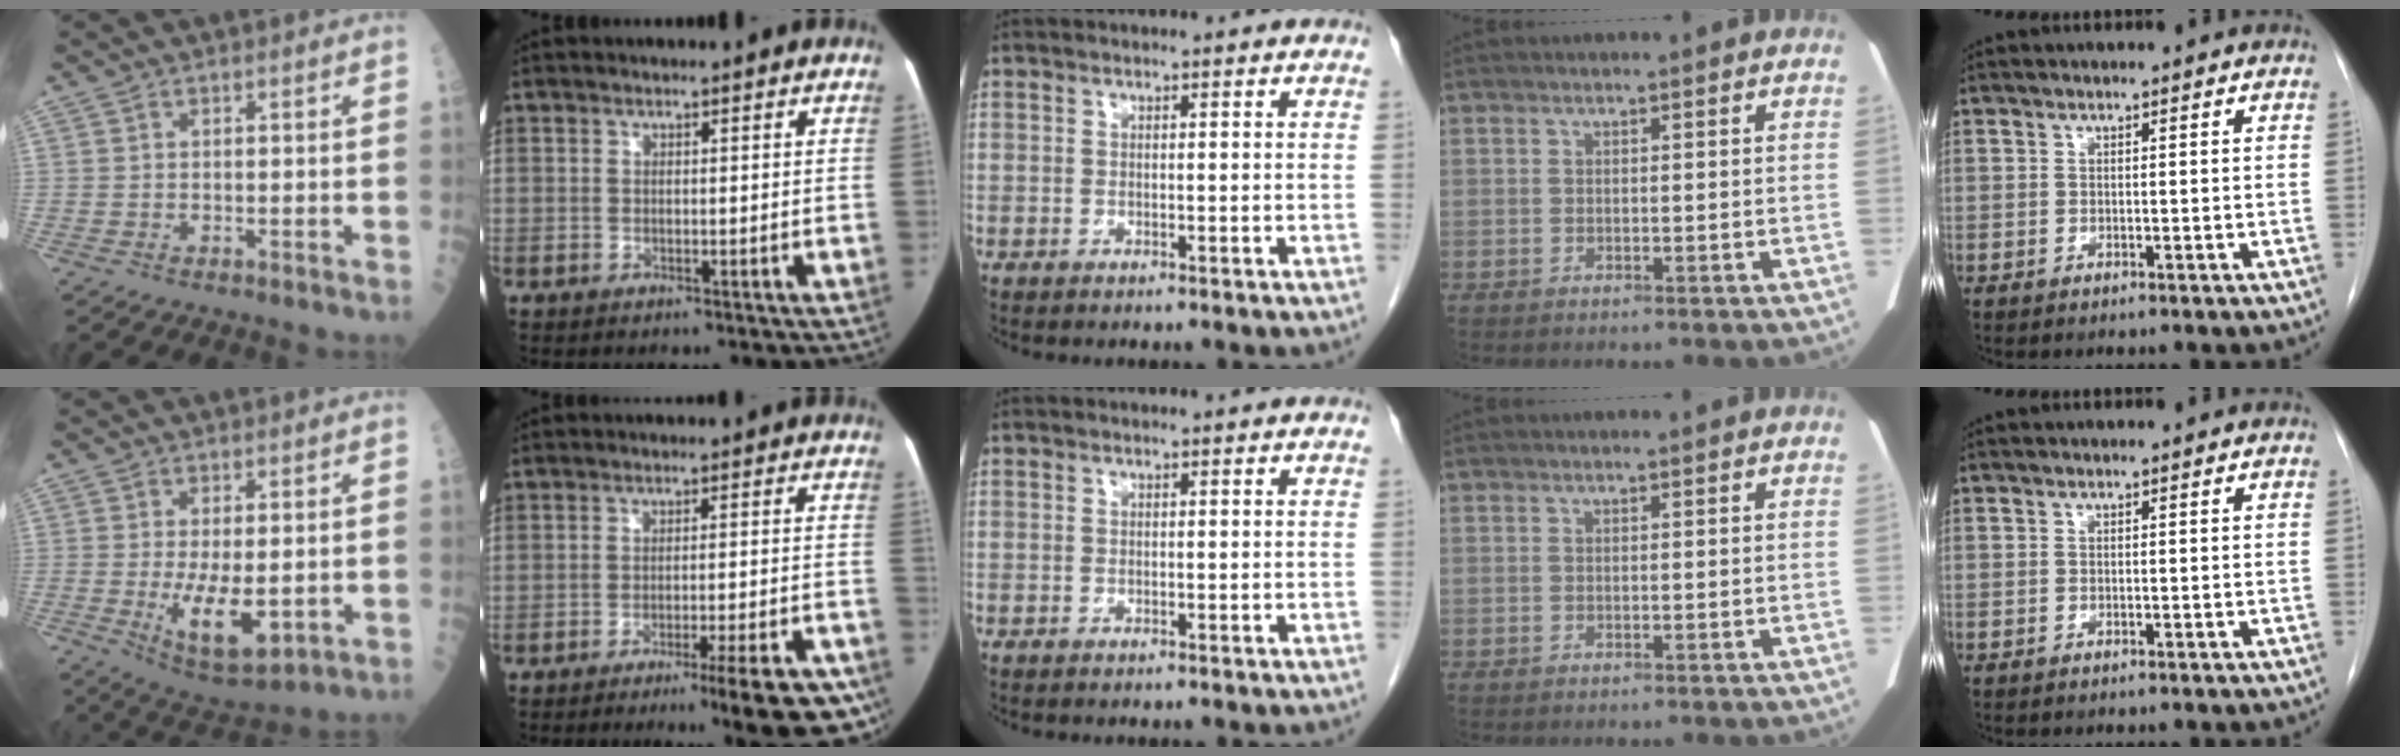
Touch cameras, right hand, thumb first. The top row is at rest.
{"thumb": {"total": 10.7, "force": [-1.4, 4.8, 9.5], "torque": [-0.146, -0.023, -0.006]}, "index": {"total": 13.1, "force": [-9.0, 1.2, 9.4], "torque": [-0.070, 0.017, -0.124]}}